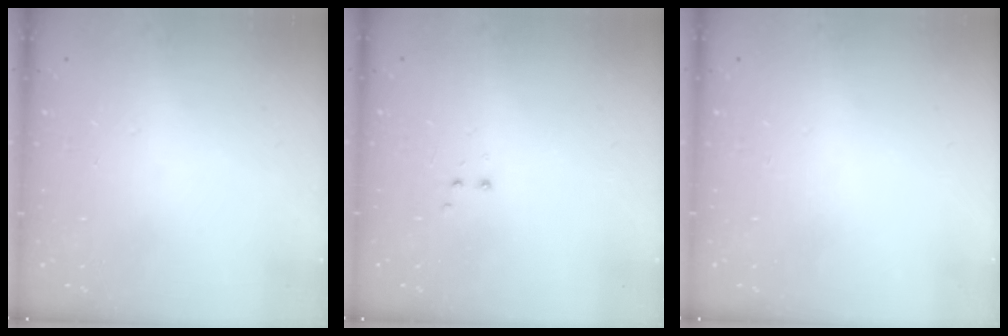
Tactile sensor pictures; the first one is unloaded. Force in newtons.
{"total": 2.8, "press": 2.8, "slide": 0.6}
{"total": 0.0}